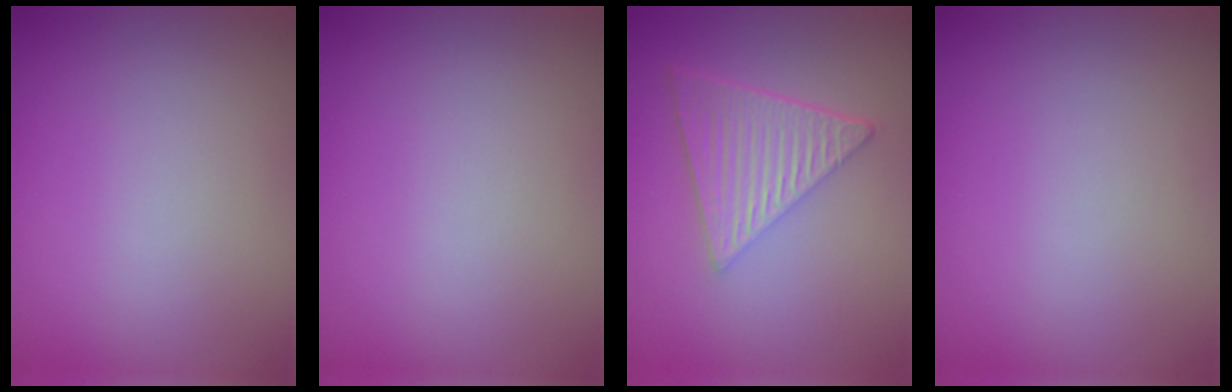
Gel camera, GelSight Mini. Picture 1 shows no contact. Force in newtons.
{"total": 0.0}
{"total": 6.3, "press": 4.2, "slide": 4.7}
{"total": 0.0}